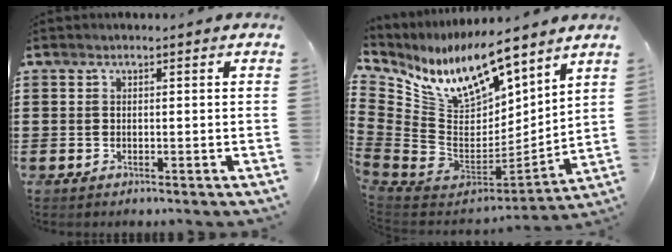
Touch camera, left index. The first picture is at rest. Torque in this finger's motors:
{"motor_torque": [2.14, 0.00, 0.67, 0.21]}